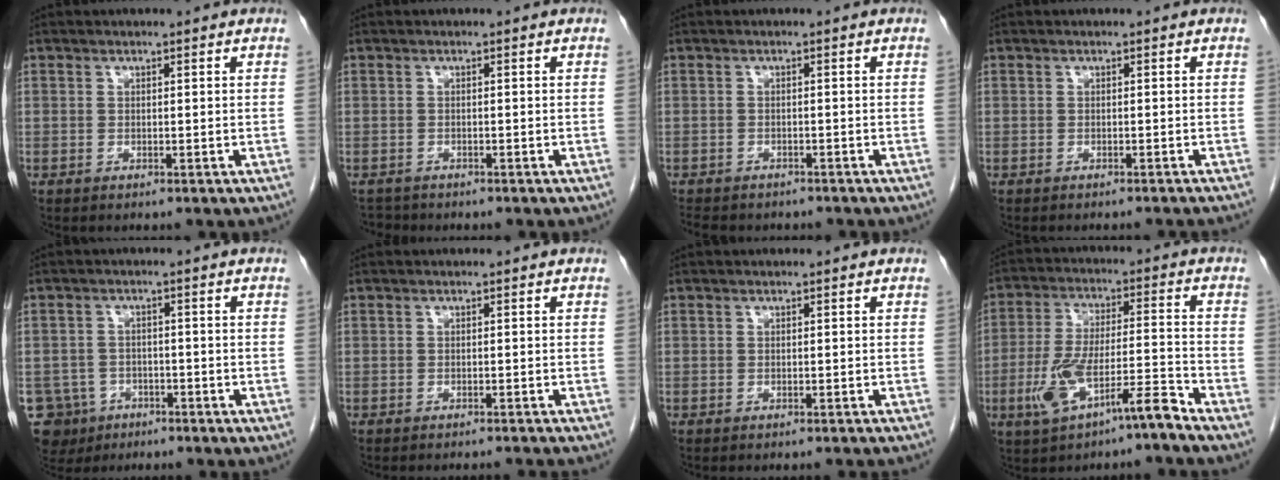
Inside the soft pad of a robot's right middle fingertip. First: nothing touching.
{"total": 1.8, "force": [-1.7, 0.5, -0.3], "torque": [0.002, -0.006, -0.028]}
{"total": 8.2, "force": [-7.0, 3.0, 3.1], "torque": [-0.059, -0.002, -0.088]}
{"total": 5.4, "force": [-5.0, 0.0, 1.8], "torque": [-0.017, -0.015, -0.057]}
{"total": 8.0, "force": [-4.3, 6.7, 1.0], "torque": [-0.033, 0.008, -0.060]}
{"total": 5.6, "force": [-5.4, 0.0, 1.6], "torque": [-0.014, -0.012, -0.060]}
{"total": 3.9, "force": [-3.6, 0.2, 1.5], "torque": [-0.018, -0.010, -0.042]}
{"total": 9.9, "force": [-5.8, 1.6, 7.9], "torque": [-0.162, 0.014, -0.100]}